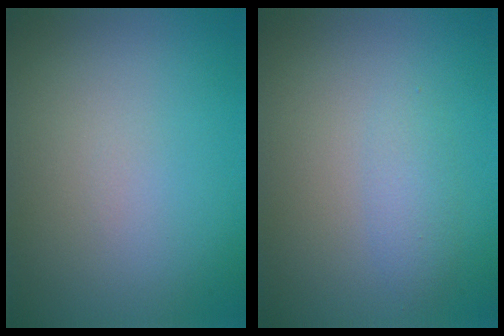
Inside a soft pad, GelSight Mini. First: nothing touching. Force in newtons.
{"total": 1.5, "press": 1.5, "slide": 0.1}